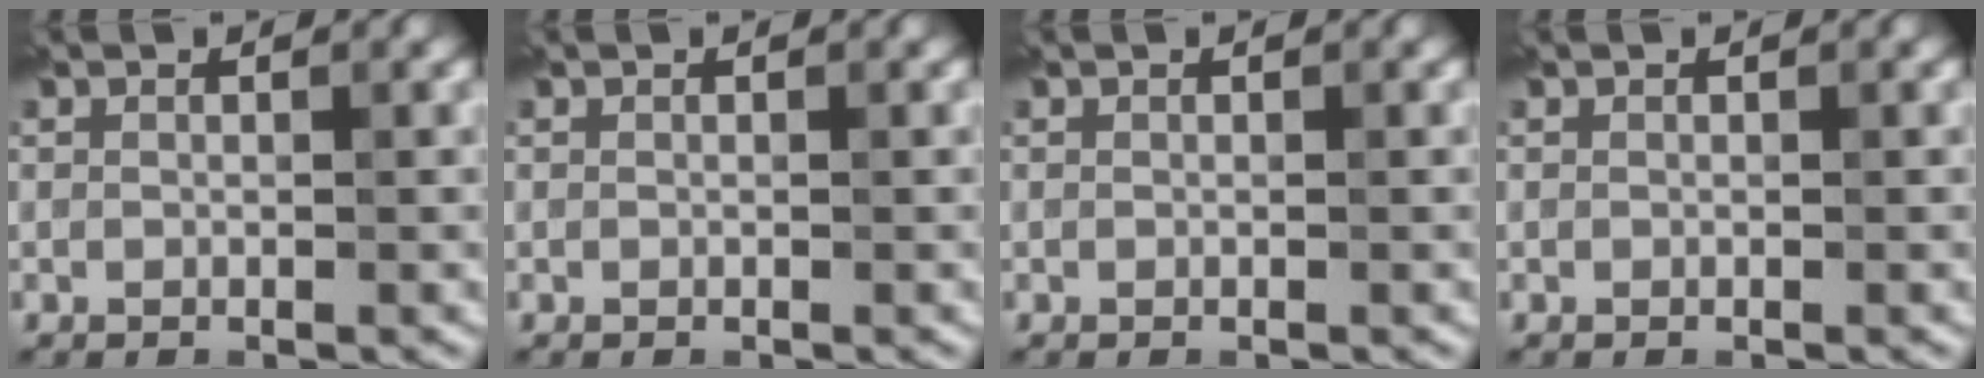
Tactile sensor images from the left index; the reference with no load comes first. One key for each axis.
{"total": 0.0}
{"total": 0.0}
{"total": 0.0}